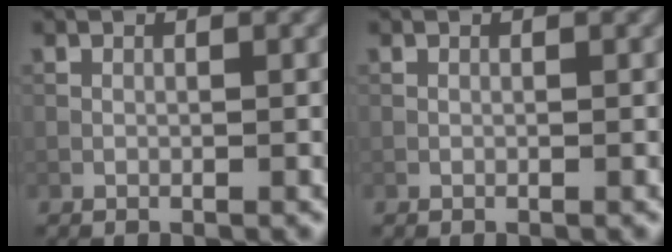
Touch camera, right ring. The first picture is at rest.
{"total": 0.0}